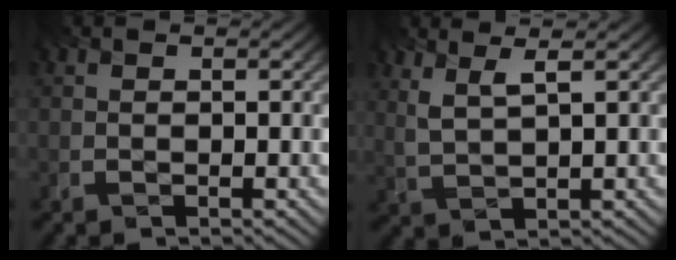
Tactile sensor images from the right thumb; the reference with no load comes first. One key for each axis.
{"total": 3.4, "fx": 1.9, "fy": 0.9, "fz": 2.7, "tx": -0.065, "ty": 0.001, "tz": 0.047}